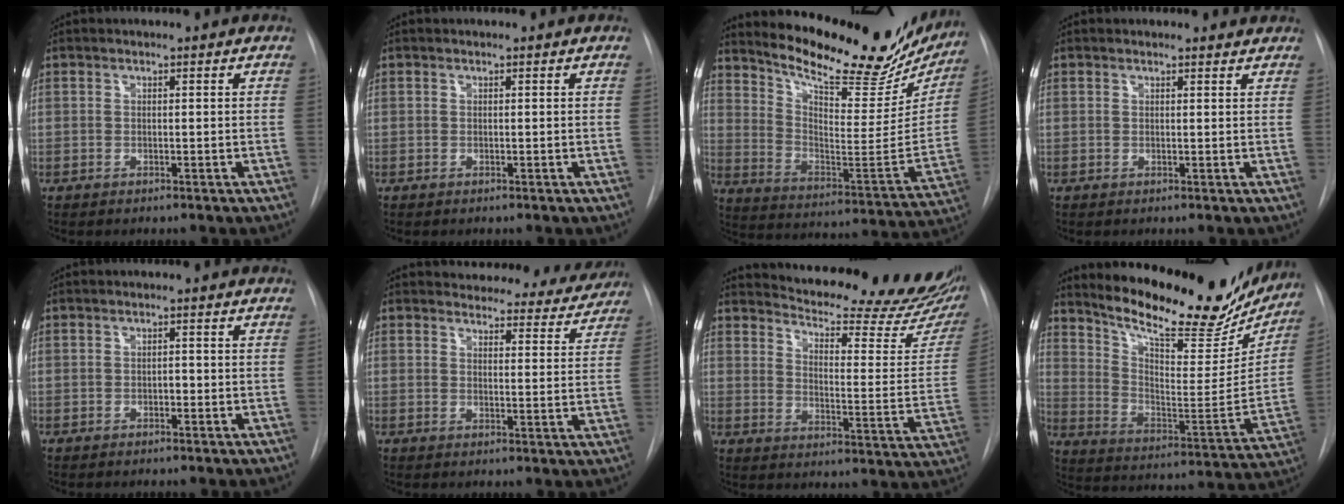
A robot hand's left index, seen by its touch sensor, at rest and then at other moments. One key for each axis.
{"total": 0.0}
{"total": 25.6, "fx": 21.6, "fy": 7.5, "fz": 11.3, "tx": -0.175, "ty": -0.053, "tz": 0.291}
{"total": 2.1, "fx": 2.1, "fy": 0.5, "fz": 0.0, "tx": -0.007, "ty": -0.003, "tz": 0.013}
{"total": 1.0, "fx": -0.8, "fy": 0.4, "fz": 0.5, "tx": -0.006, "ty": -0.003, "tz": -0.014}
{"total": 16.7, "fx": 15.9, "fy": 4.4, "fz": 2.7, "tx": -0.014, "ty": -0.028, "tz": 0.176}
{"total": 25.6, "fx": 22.7, "fy": 4.0, "fz": 11.1, "tx": -0.161, "ty": -0.100, "tz": 0.272}
{"total": 24.1, "fx": 20.4, "fy": 6.7, "fz": 11.0, "tx": -0.169, "ty": -0.043, "tz": 0.284}